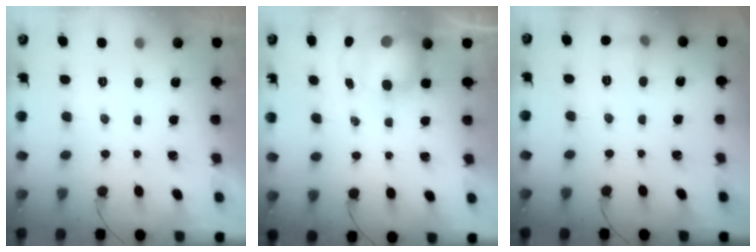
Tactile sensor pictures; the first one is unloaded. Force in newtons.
{"total": 9.5, "press": 9.2, "slide": 2.6}
{"total": 6.6, "press": 6.3, "slide": 2.0}